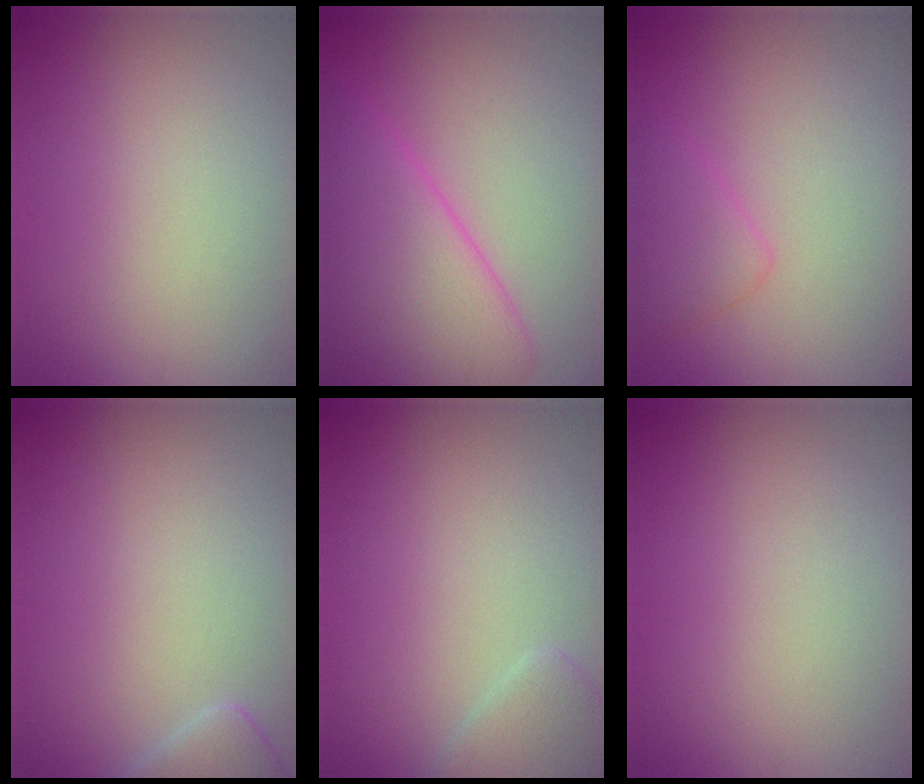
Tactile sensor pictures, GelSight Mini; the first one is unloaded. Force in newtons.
{"total": 8.2, "press": 8.2, "slide": 0.3}
{"total": 2.3, "press": 2.3, "slide": 0.2}
{"total": 2.3, "press": 2.2, "slide": 0.4}
{"total": 2.3, "press": 2.3, "slide": 0.2}
{"total": 0.0}